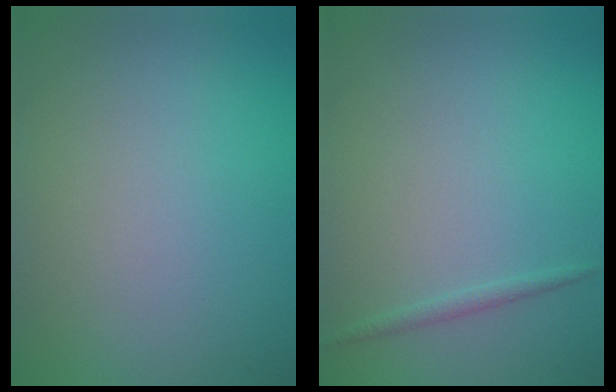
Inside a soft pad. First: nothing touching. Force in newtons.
{"total": 0.8, "press": 0.8, "slide": 0.1}